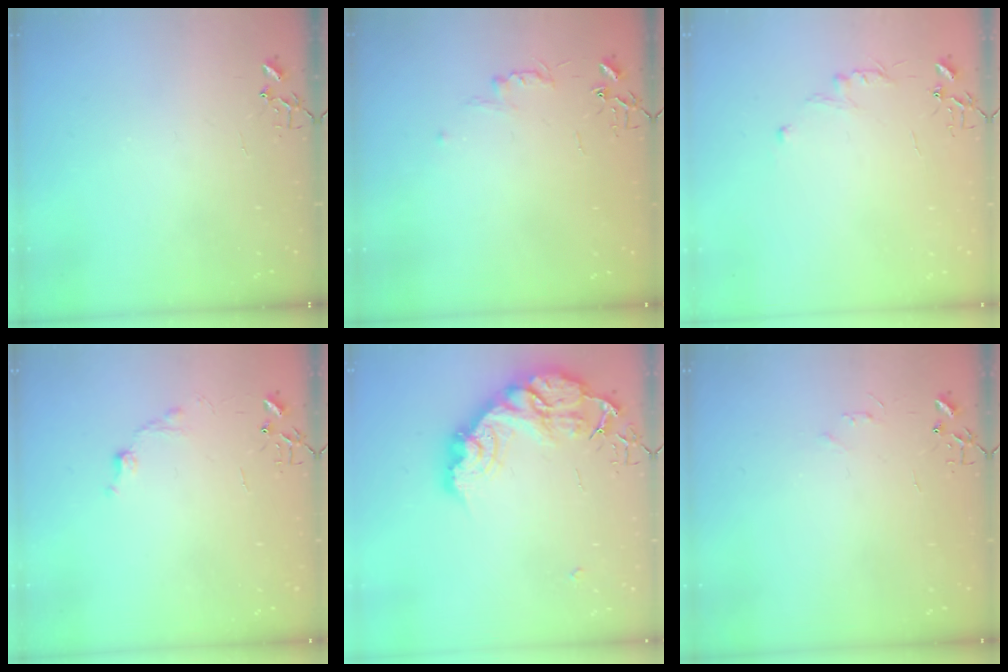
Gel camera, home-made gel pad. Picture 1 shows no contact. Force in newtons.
{"total": 4.8, "press": 4.7, "slide": 0.6}
{"total": 5.5, "press": 5.5, "slide": 0.6}
{"total": 6.7, "press": 6.7, "slide": 0.9}
{"total": 25.5, "press": 25.4, "slide": 2.1}
{"total": 3.5, "press": 3.4, "slide": 0.4}